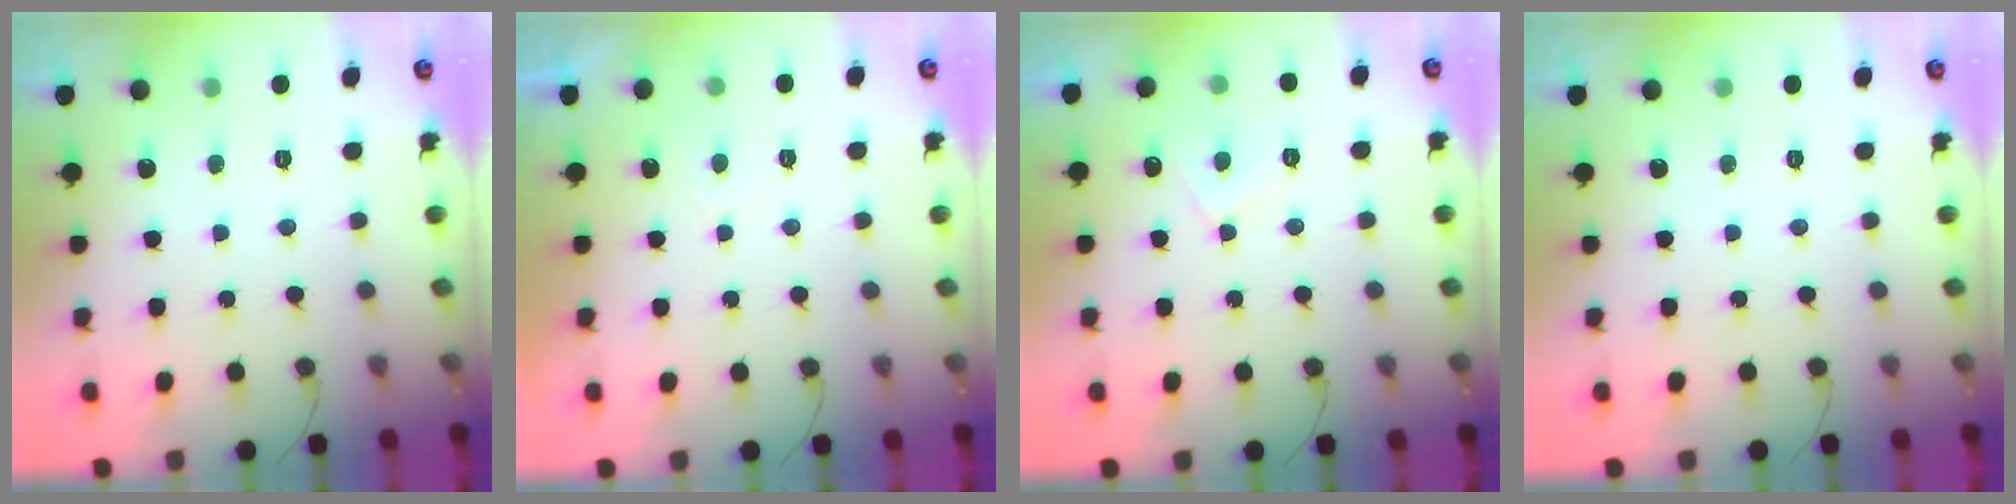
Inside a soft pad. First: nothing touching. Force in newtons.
{"total": 0.6, "press": 0.4, "slide": 0.4}
{"total": 3.0, "press": 3.0, "slide": 0.4}
{"total": 0.0}